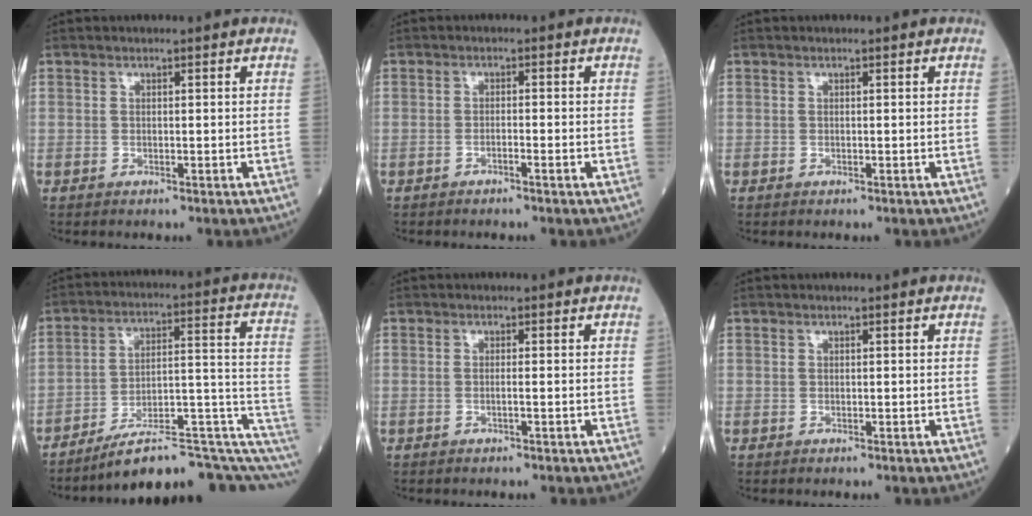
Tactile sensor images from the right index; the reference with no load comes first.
{"total": 1.2, "force": [-0.8, -0.1, 1.0], "torque": [-0.018, 0.002, -0.016]}
{"total": 0.0}
{"total": 19.2, "force": [-11.7, 4.0, 14.6], "torque": [-0.147, 0.059, -0.167]}
{"total": 0.8, "force": [-0.2, -0.1, 0.8], "torque": [-0.016, 0.000, -0.004]}
{"total": 0.0}